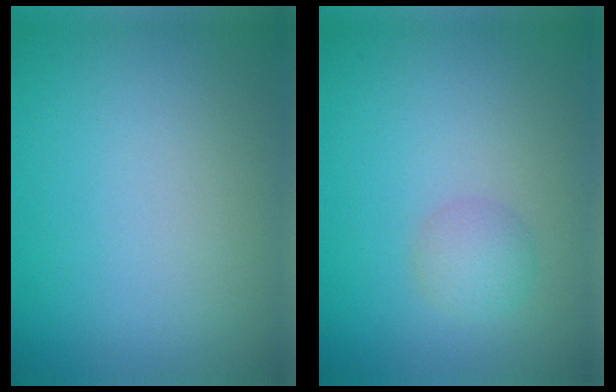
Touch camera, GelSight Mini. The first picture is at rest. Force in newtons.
{"total": 1.6, "press": 1.6, "slide": 0.0}